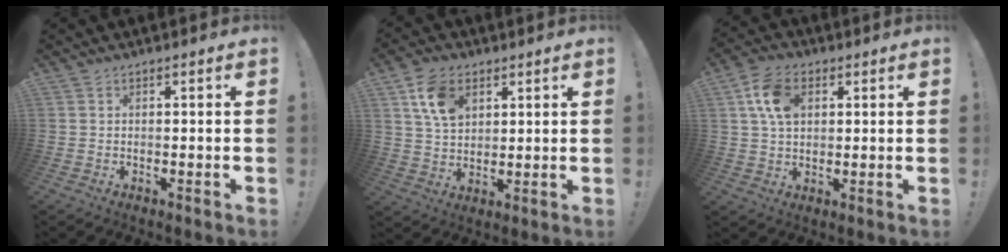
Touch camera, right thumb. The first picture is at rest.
{"total": 10.7, "force": [5.3, 7.2, 5.9], "torque": [-0.095, -0.011, 0.103]}
{"total": 10.6, "force": [3.4, 7.4, 6.8], "torque": [-0.125, 0.012, 0.067]}